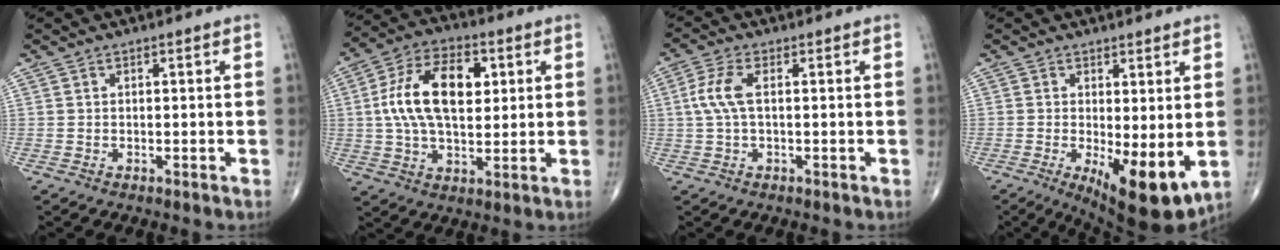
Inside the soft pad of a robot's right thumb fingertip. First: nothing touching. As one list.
[{"total": 15.8, "force": [2.9, 8.8, 12.8], "torque": [-0.220, 0.011, 0.048]}, {"total": 5.1, "force": [0.6, 1.9, 4.7], "torque": [-0.126, 0.011, 0.006]}, {"total": 10.5, "force": [-1.6, 3.6, 9.7], "torque": [-0.142, -0.029, -0.014]}]